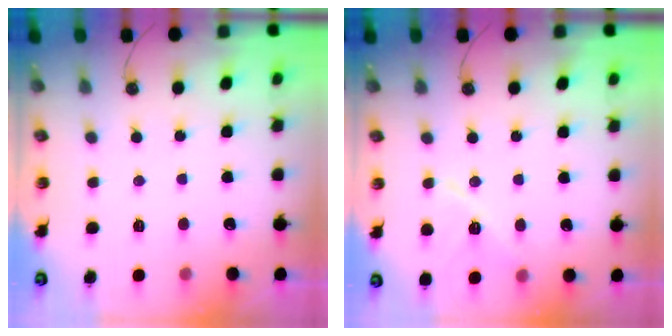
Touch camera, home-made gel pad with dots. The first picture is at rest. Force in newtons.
{"total": 9.8, "press": 9.7, "slide": 1.1}